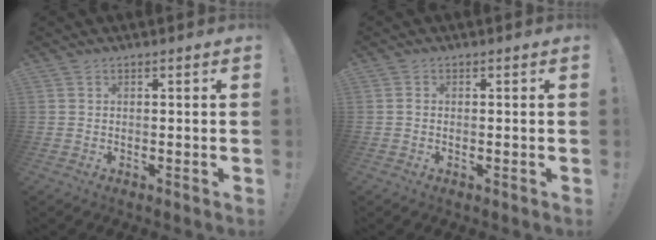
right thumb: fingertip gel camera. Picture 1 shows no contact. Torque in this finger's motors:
{"motor_torque": [-0.03, -0.20, -0.05, 0.16, -0.03]}